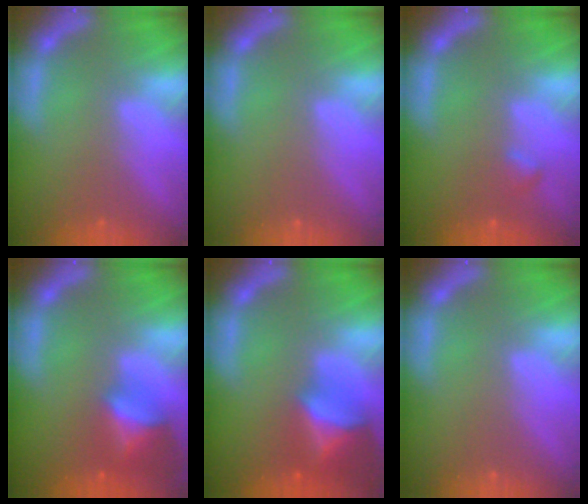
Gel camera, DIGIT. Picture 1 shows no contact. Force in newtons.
{"total": 0.0}
{"total": 0.9}
{"total": 4.9}
{"total": 6.4}
{"total": 0.0}